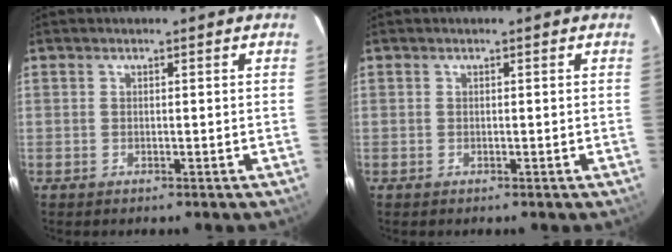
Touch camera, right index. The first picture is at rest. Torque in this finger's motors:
{"motor_torque": [-0.02, 0.01, 0.00, 0.00]}